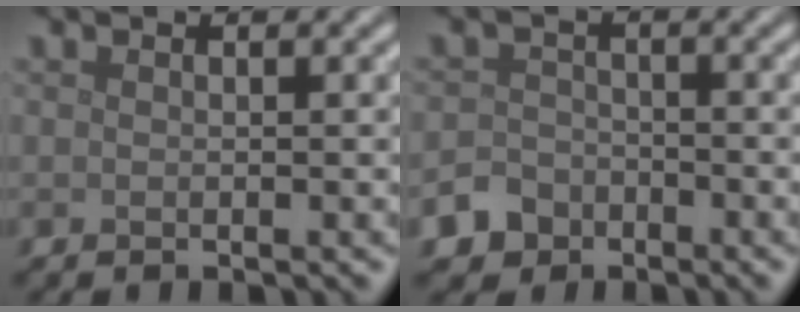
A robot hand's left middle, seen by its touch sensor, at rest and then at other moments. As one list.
[{"total": 3.9, "force": [-2.7, 2.8, 0.4], "torque": [0.012, -0.005, -0.050]}]